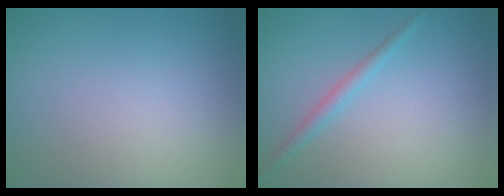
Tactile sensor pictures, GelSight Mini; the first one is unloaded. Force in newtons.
{"total": 1.3, "press": 1.3, "slide": 0.0}